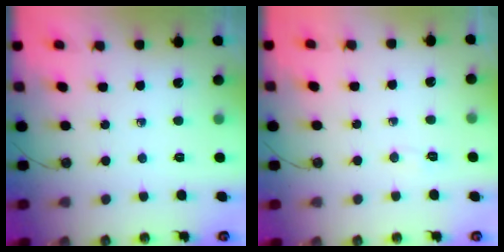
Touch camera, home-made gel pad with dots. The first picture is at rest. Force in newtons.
{"total": 3.7, "press": 3.4, "slide": 1.3}